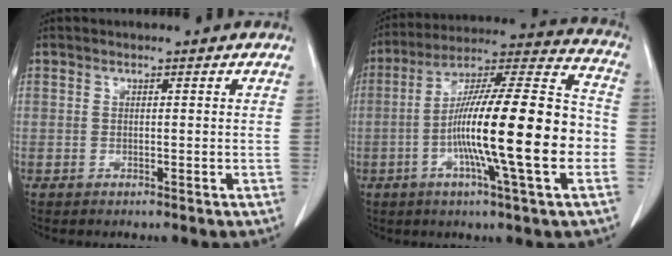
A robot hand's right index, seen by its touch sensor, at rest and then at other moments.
{"total": 21.9, "force": [-4.6, 1.4, 21.3], "torque": [-0.336, 0.005, -0.081]}